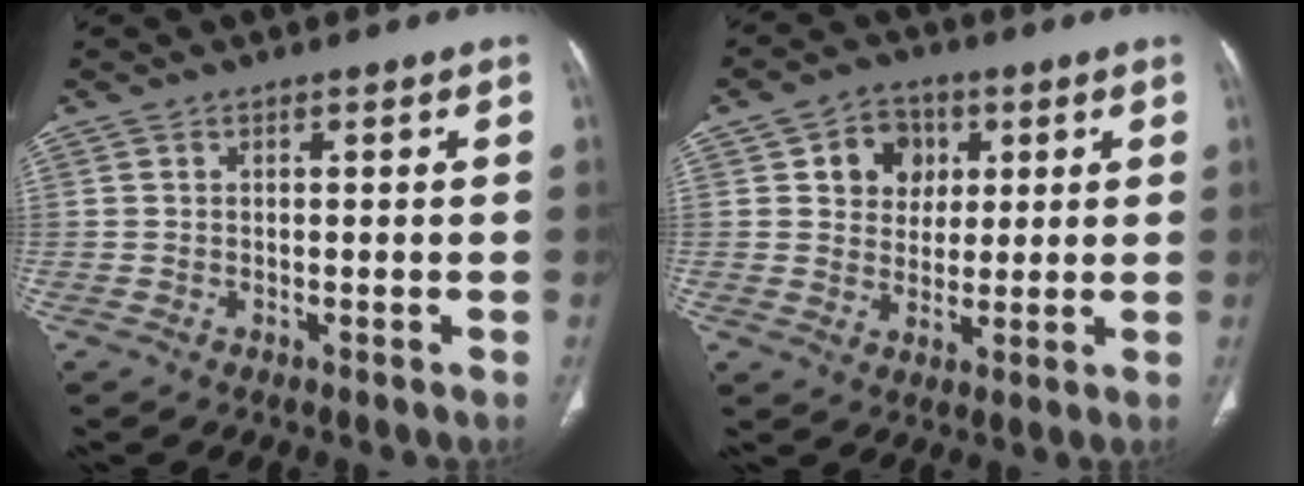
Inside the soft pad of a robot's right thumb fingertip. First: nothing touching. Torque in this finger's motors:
{"motor_torque": [-0.68, 0.18, -0.09, 0.21, -0.01]}